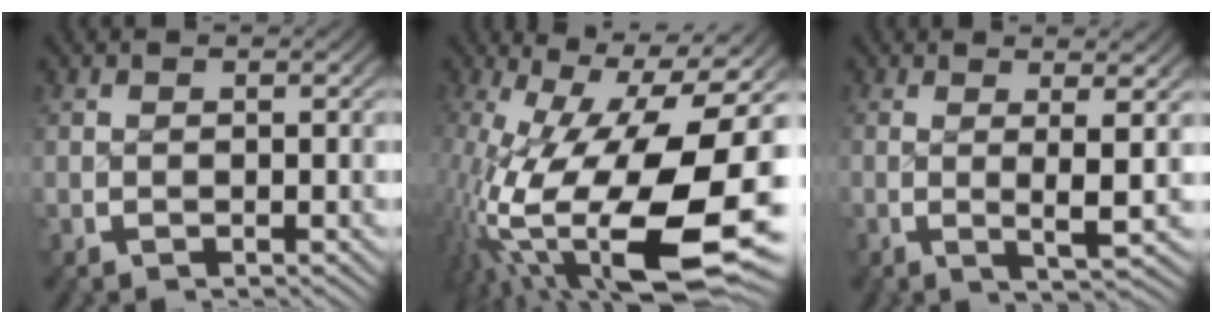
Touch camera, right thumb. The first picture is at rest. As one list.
[{"total": 20.3, "force": [-1.8, 11.9, 16.4], "torque": [-0.306, -0.075, 0.022]}, {"total": 3.9, "force": [0.7, 0.2, 3.8], "torque": [-0.072, -0.005, 0.009]}]